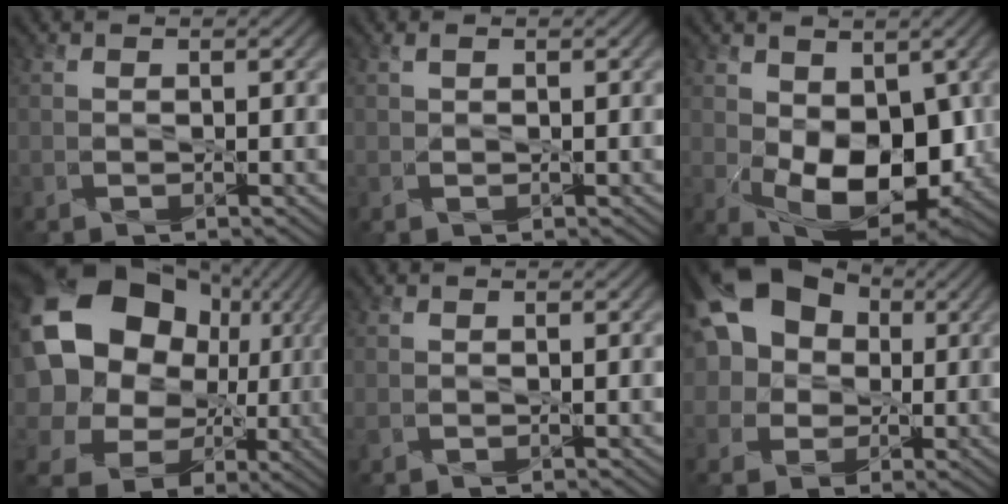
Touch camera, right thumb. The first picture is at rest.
{"total": 0.6, "force": [0.5, 0.3, 0.1], "torque": [-0.005, 0.004, 0.010]}
{"total": 10.9, "force": [-0.5, 6.9, 8.4], "torque": [-0.147, -0.026, 0.000]}
{"total": 21.2, "force": [5.2, 17.8, 10.2], "torque": [-0.275, 0.007, 0.099]}
{"total": 0.6, "force": [-0.1, 0.5, 0.2], "torque": [-0.010, -0.001, 0.000]}
{"total": 12.8, "force": [3.3, 10.0, 7.3], "torque": [-0.150, 0.033, 0.033]}